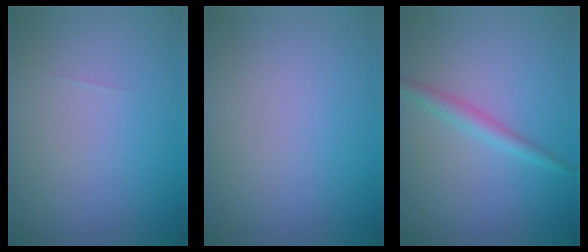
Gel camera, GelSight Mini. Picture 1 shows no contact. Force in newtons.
{"total": 0.0}
{"total": 1.8, "press": 1.8, "slide": 0.1}